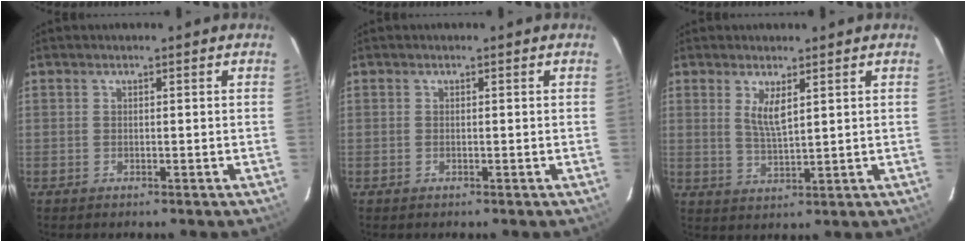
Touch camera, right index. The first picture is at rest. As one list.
[{"total": 0.0}, {"total": 4.2, "force": [1.8, 0.9, 3.7], "torque": [-0.071, -0.008, 0.036]}]